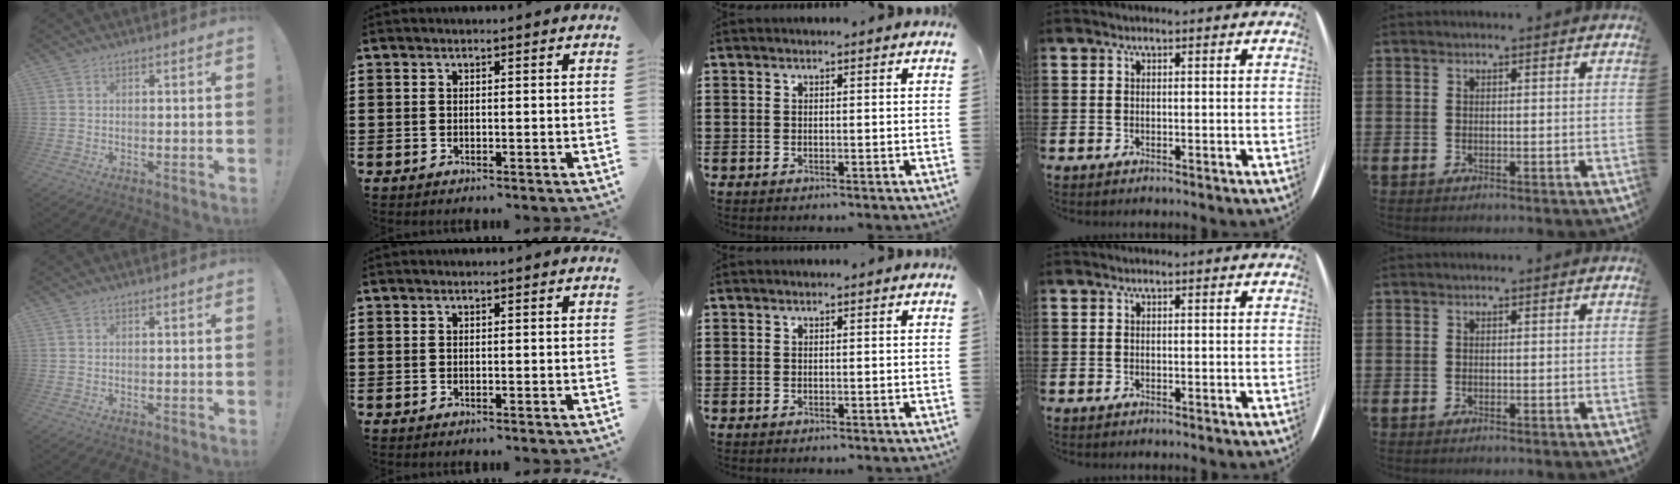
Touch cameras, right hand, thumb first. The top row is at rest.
{}